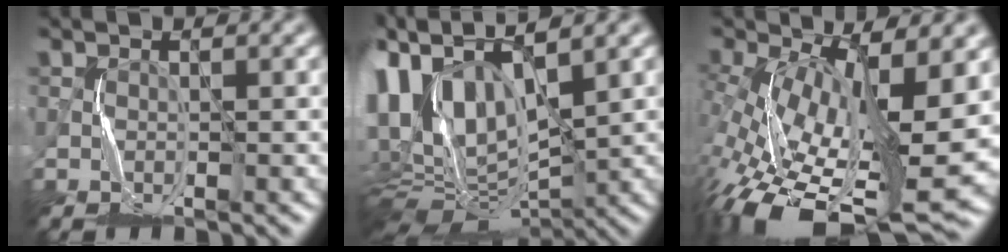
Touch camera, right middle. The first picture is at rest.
{"total": 12.4, "force": [1.7, 7.3, 9.9], "torque": [-0.205, 0.009, 0.040]}
{"total": 13.9, "force": [-3.6, 6.4, 11.8], "torque": [-0.240, -0.032, -0.053]}